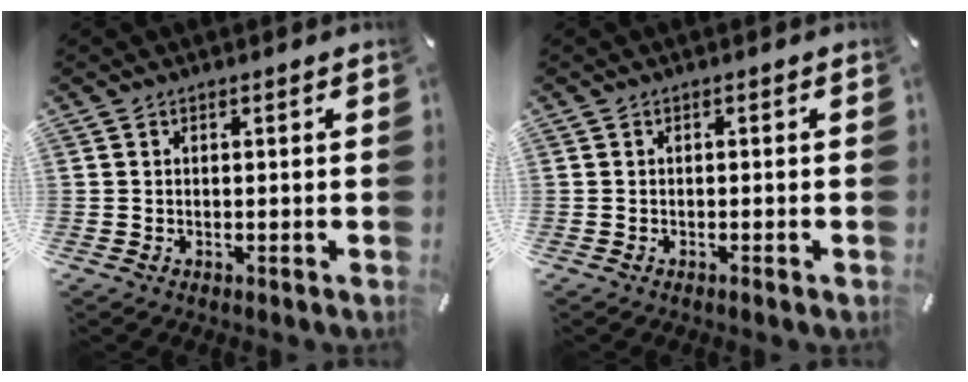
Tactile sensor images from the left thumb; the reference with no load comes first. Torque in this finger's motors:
{"motor_torque": [-0.34, -0.40, -0.12, 0.29, 0.04]}